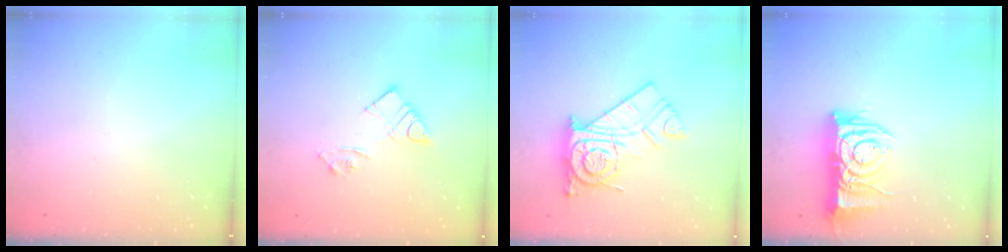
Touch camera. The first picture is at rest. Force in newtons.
{"total": 8.4, "press": 8.4, "slide": 0.6}
{"total": 15.0, "press": 14.9, "slide": 1.1}
{"total": 11.3, "press": 11.2, "slide": 1.4}